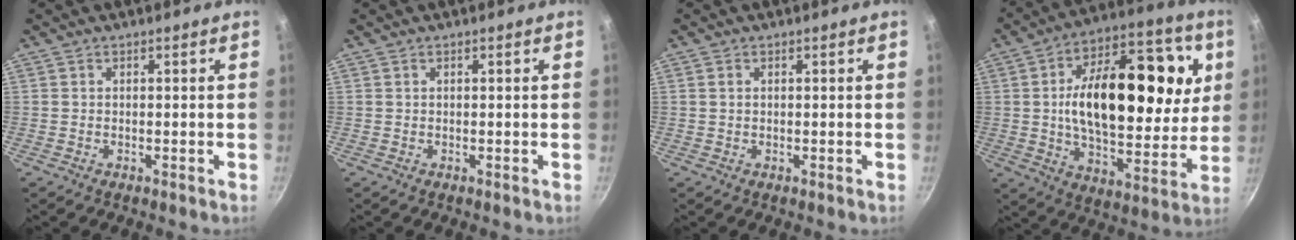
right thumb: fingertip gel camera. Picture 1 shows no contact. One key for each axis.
{"total": 0.0}
{"total": 0.7, "fx": 0.2, "fy": 0.5, "fz": 0.5, "tx": -0.009, "ty": 0.001, "tz": 0.004}
{"total": 27.6, "fx": 5.3, "fy": 15.2, "fz": 22.4, "tx": -0.326, "ty": 0.001, "tz": 0.070}